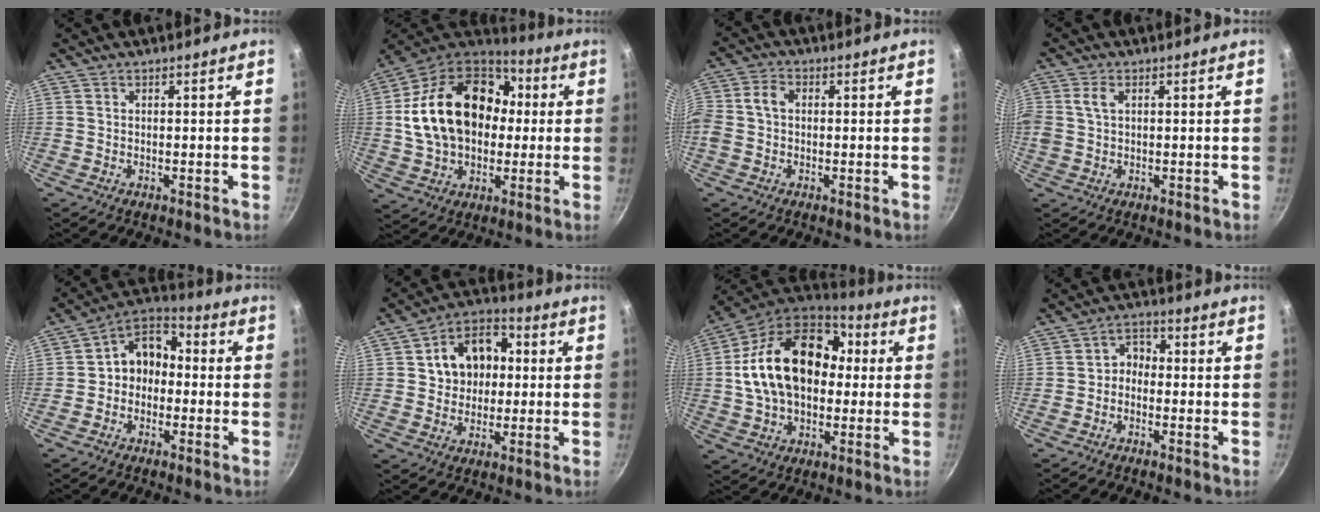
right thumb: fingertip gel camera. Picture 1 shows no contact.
{"total": 24.6, "force": [2.5, 17.7, 16.9], "torque": [-0.279, 0.041, 0.044]}
{"total": 5.7, "force": [0.2, 4.2, 3.9], "torque": [-0.084, 0.017, -0.012]}
{"total": 3.6, "force": [0.9, 2.4, 2.5], "torque": [-0.049, 0.003, 0.015]}
{"total": 9.2, "force": [-1.0, 7.4, 5.4], "torque": [-0.045, 0.044, -0.040]}
{"total": 12.4, "force": [1.7, 9.9, 7.3], "torque": [-0.073, 0.018, 0.016]}
{"total": 23.4, "force": [2.4, 16.0, 16.8], "torque": [-0.269, 0.042, 0.034]}
{"total": 3.7, "force": [-1.2, 2.9, 2.0], "torque": [-0.014, 0.024, -0.030]}